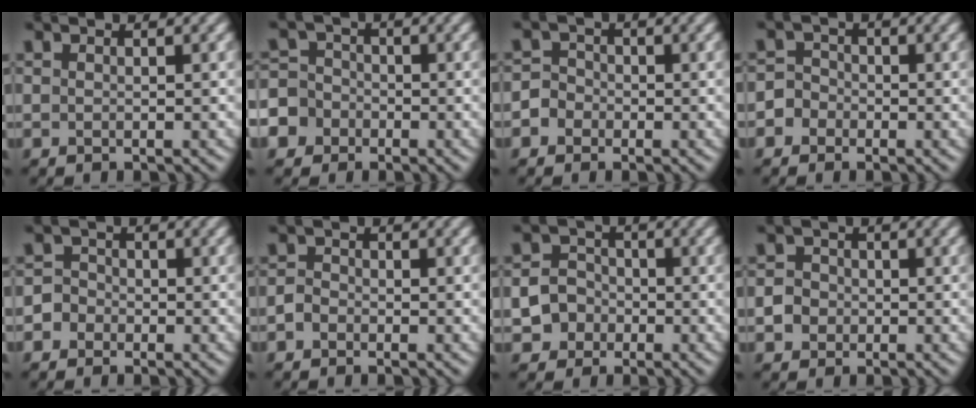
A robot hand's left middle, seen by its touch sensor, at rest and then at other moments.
{"total": 7.5, "force": [-3.7, 6.3, 1.4], "torque": [-0.038, -0.004, -0.094]}
{"total": 2.9, "force": [-1.3, 2.5, 0.4], "torque": [0.016, 0.010, -0.039]}
{"total": 3.3, "force": [-1.6, 2.8, 0.3], "torque": [0.020, 0.011, -0.047]}
{"total": 3.0, "force": [-1.5, 2.6, 0.3], "torque": [0.019, 0.012, -0.045]}
{"total": 1.4, "force": [-0.8, 1.1, 0.3], "torque": [0.002, 0.001, -0.023]}
{"total": 4.8, "force": [-1.9, 4.3, 1.0], "torque": [0.004, 0.002, -0.049]}
{"total": 3.2, "force": [-0.7, 3.0, 0.9], "torque": [0.010, 0.019, -0.031]}